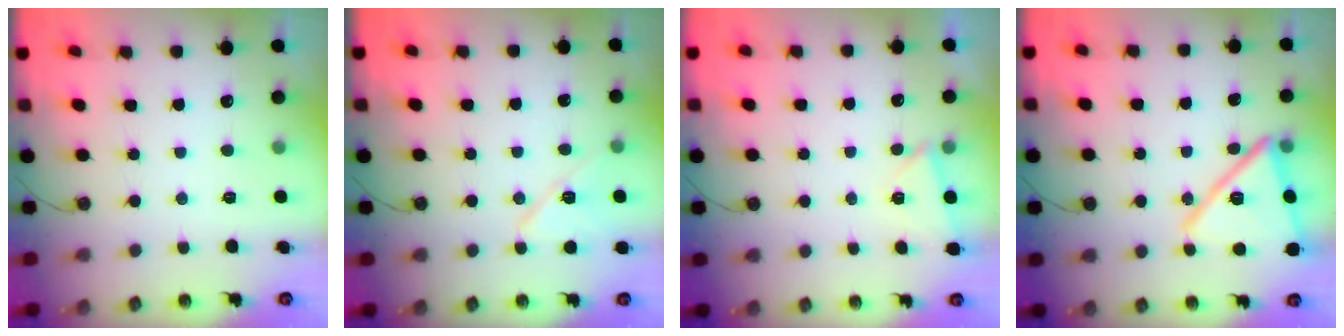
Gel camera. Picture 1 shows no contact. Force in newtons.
{"total": 8.6, "press": 7.3, "slide": 4.6}
{"total": 3.4, "press": 3.1, "slide": 1.6}
{"total": 19.0, "press": 19.0, "slide": 1.3}